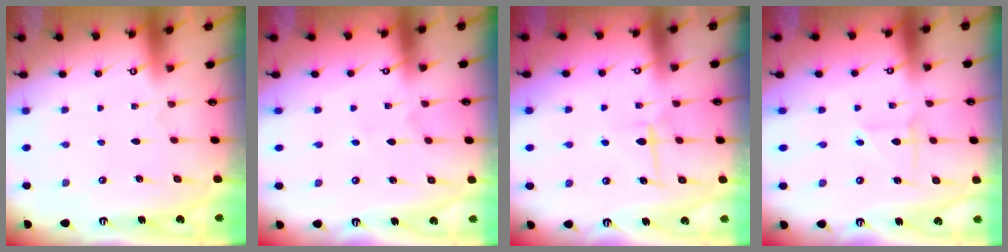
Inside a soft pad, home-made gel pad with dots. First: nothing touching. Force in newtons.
{"total": 1.7, "press": 1.7, "slide": 0.1}
{"total": 6.5, "press": 6.4, "slide": 1.3}
{"total": 3.7, "press": 3.7, "slide": 0.2}